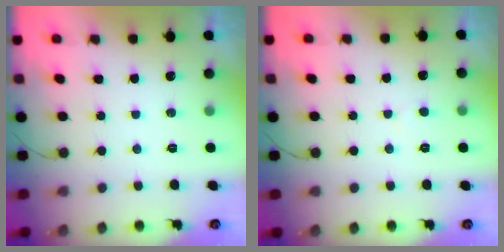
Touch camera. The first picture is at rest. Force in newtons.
{"total": 2.6, "press": 2.6, "slide": 0.2}